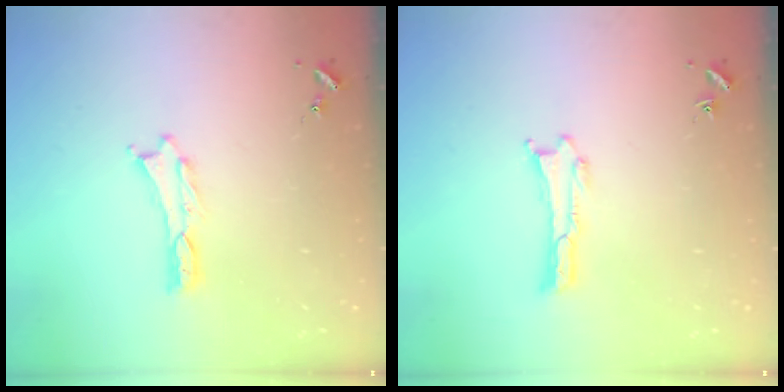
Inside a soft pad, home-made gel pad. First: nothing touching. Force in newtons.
{"total": 0.0}